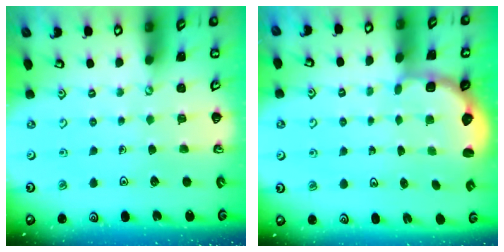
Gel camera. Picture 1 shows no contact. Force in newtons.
{"total": 2.9, "press": 2.4, "slide": 1.6}